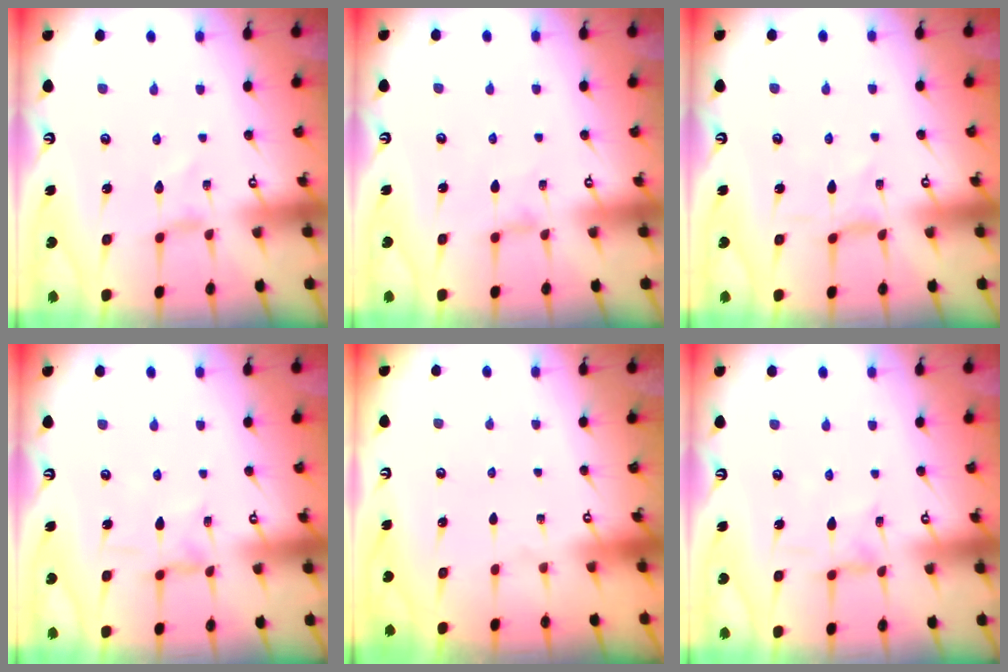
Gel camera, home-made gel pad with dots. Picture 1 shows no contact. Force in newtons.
{"total": 1.4, "press": 1.3, "slide": 0.4}
{"total": 0.0}
{"total": 2.0, "press": 2.0, "slide": 0.2}
{"total": 0.0}
{"total": 1.7, "press": 1.7, "slide": 0.0}